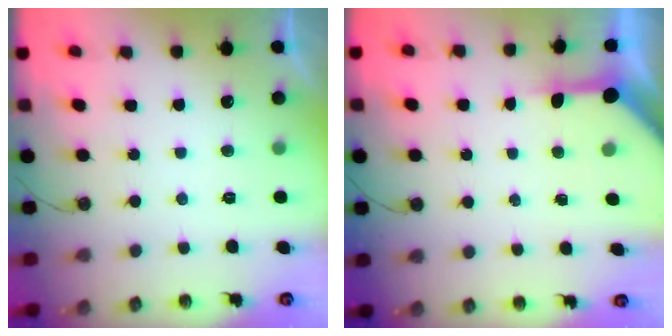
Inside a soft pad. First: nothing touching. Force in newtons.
{"total": 5.2, "press": 5.2, "slide": 0.2}